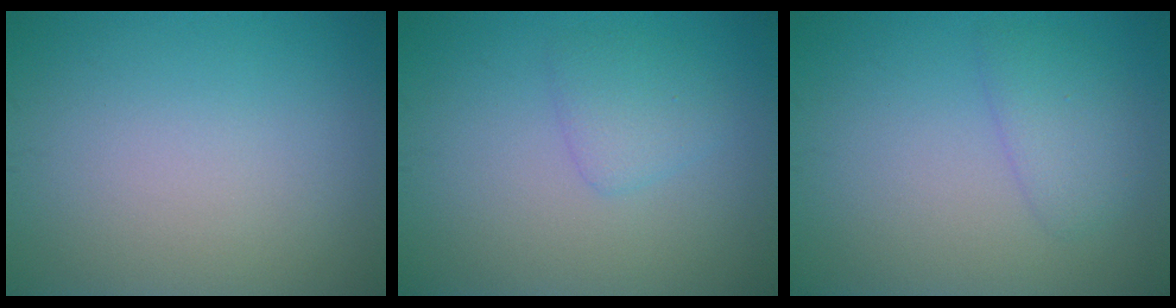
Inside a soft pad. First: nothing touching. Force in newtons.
{"total": 1.9, "press": 1.9, "slide": 0.2}
{"total": 2.2, "press": 2.2, "slide": 0.1}